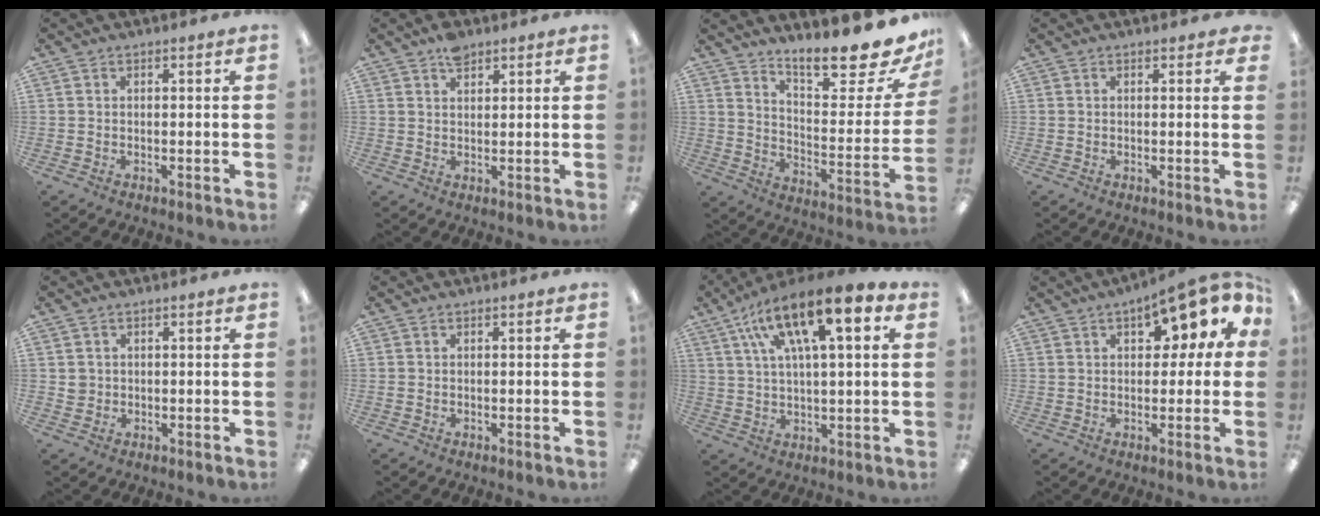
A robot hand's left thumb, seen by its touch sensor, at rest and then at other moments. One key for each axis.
{"total": 3.8, "fx": 2.8, "fy": 1.8, "fz": 1.8, "tx": -0.025, "ty": -0.009, "tz": 0.049}
{"total": 15.3, "fx": 13.4, "fy": 3.2, "fz": 6.6, "tx": -0.094, "ty": -0.111, "tz": 0.224}
{"total": 0.6, "fx": 0.5, "fy": 0.2, "fz": 0.2, "tx": 0.003, "ty": -0.002, "tz": 0.007}
{"total": 2.2, "fx": 0.6, "fy": 2.0, "fz": 0.6, "tx": -0.014, "ty": 0.004, "tz": 0.011}
{"total": 0.5, "fx": 0.1, "fy": 0.4, "fz": 0.4, "tx": -0.008, "ty": 0.003, "tz": 0.002}
{"total": 17.5, "fx": 9.3, "fy": 5.7, "fz": 13.7, "tx": -0.238, "ty": -0.037, "tz": 0.152}
{"total": 11.2, "fx": 6.0, "fy": 5.3, "fz": 7.9, "tx": -0.102, "ty": -0.024, "tz": 0.101}